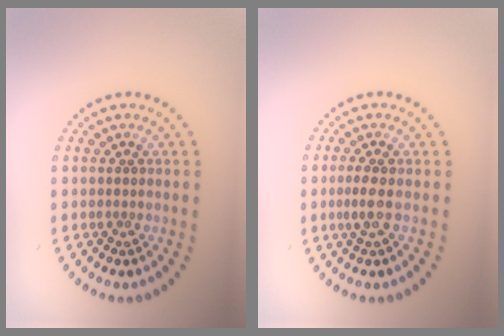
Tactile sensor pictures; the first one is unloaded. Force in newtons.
{"total": 1.4, "press": 1.1, "slide": 0.9}